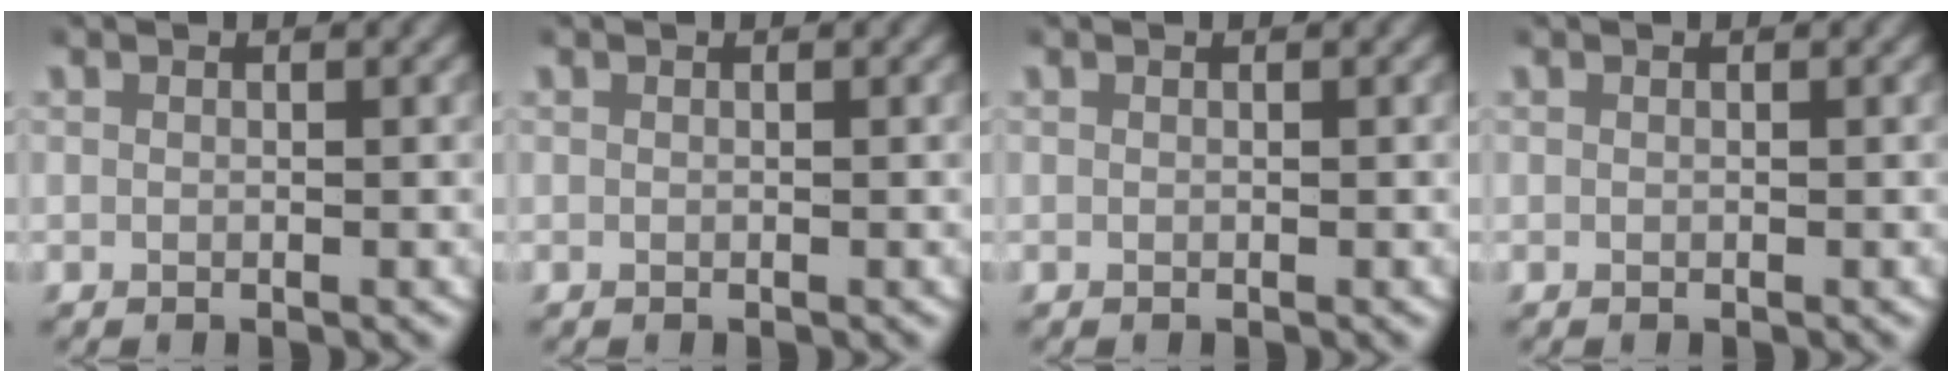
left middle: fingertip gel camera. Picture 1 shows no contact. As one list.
[{"total": 0.0}, {"total": 0.0}, {"total": 0.0}]